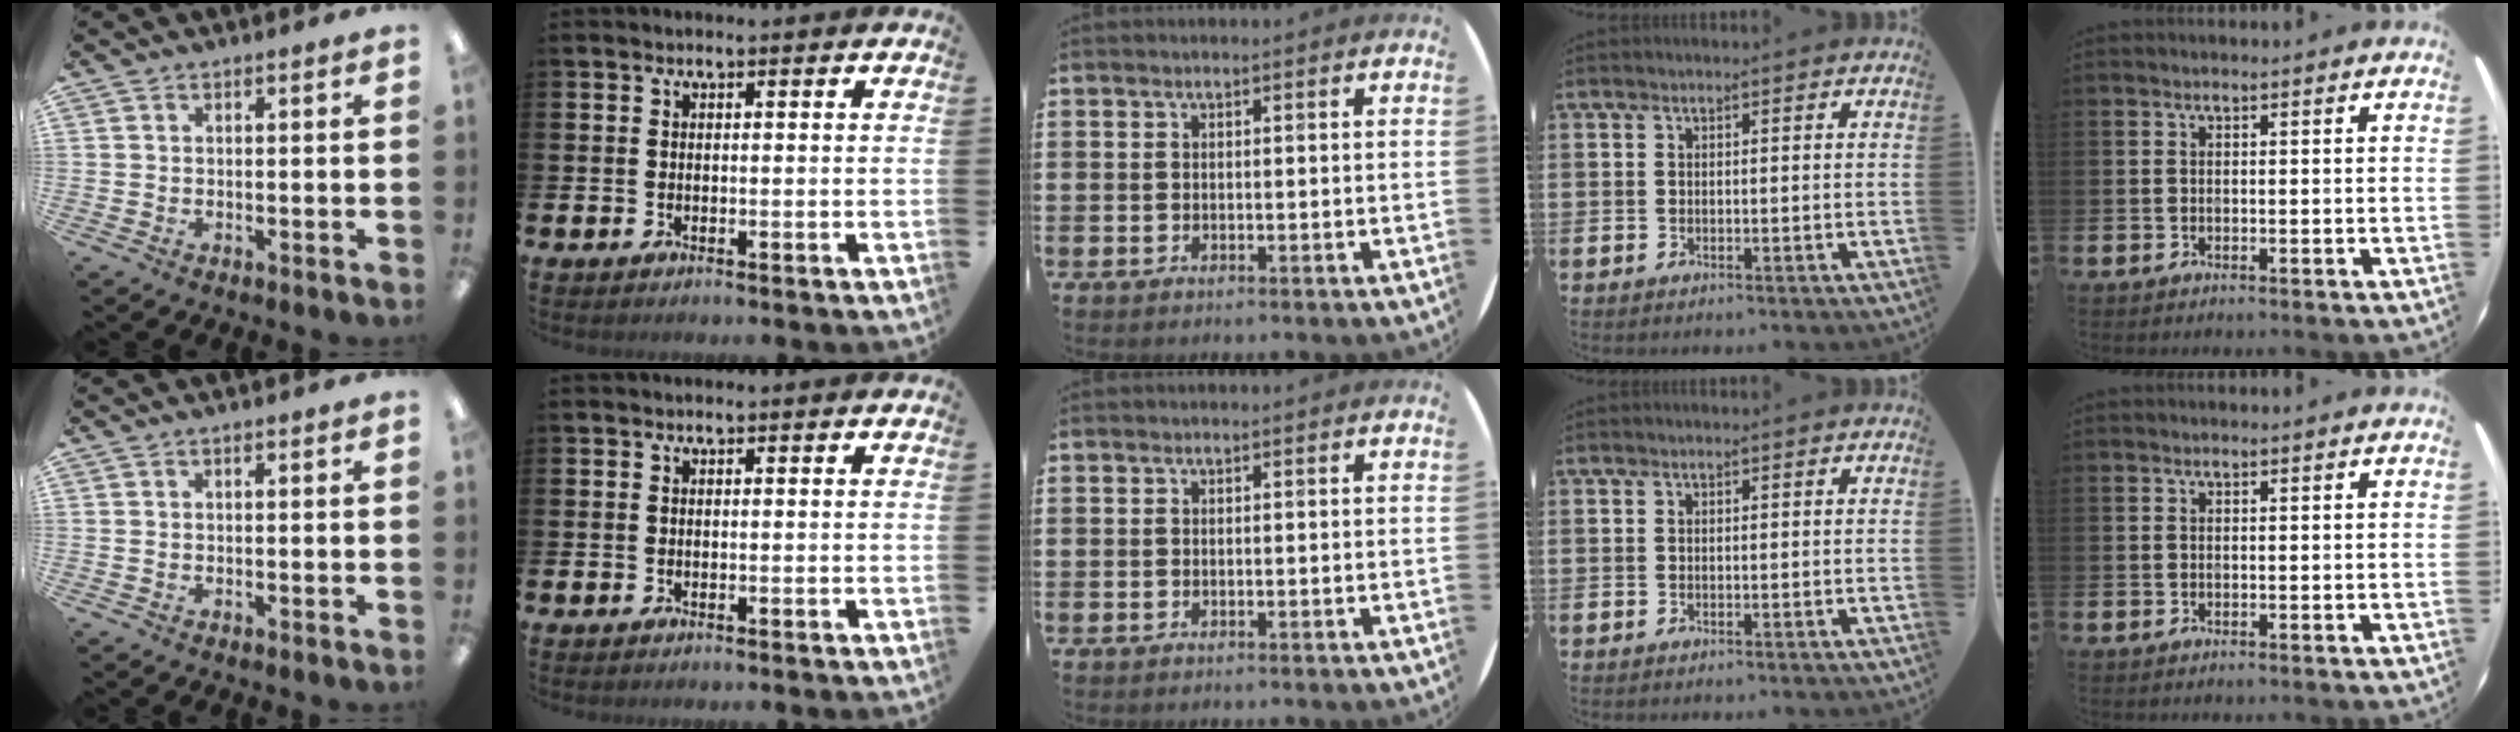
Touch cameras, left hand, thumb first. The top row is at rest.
{}